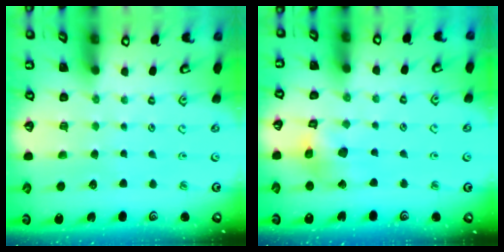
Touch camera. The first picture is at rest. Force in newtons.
{"total": 12.0, "press": 11.9, "slide": 1.7}